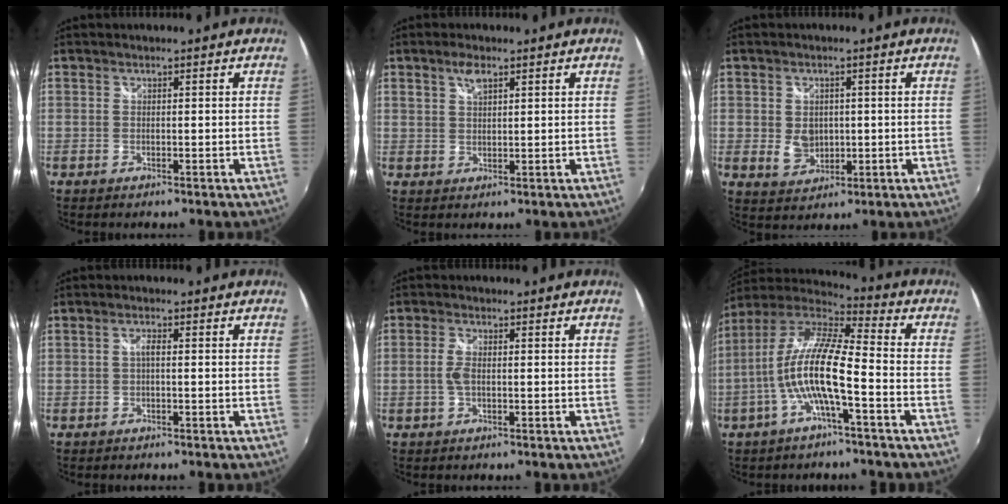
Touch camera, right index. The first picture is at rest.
{"total": 3.0, "force": [1.8, 1.3, 2.1], "torque": [-0.036, 0.004, 0.032]}
{"total": 5.2, "force": [-0.1, 4.1, 3.1], "torque": [-0.057, -0.002, 0.004]}
{"total": 1.2, "force": [-0.2, 0.4, 1.2], "torque": [-0.022, 0.005, -0.006]}
{"total": 2.8, "force": [-0.3, 1.1, 2.5], "torque": [-0.054, 0.000, -0.006]}
{"total": 13.5, "force": [-3.8, 2.1, 12.8], "torque": [-0.238, 0.002, -0.074]}